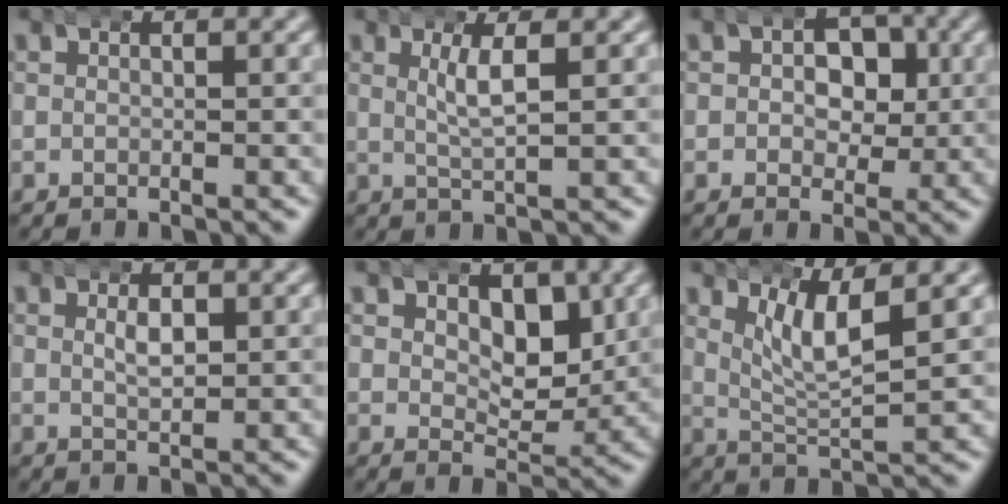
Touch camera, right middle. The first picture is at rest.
{"total": 2.4, "force": [0.9, -0.1, 2.2], "torque": [-0.046, -0.001, 0.020]}
{"total": 3.2, "force": [0.3, 2.5, 1.9], "torque": [-0.017, -0.007, 0.002]}
{"total": 2.3, "force": [0.6, 1.0, 1.9], "torque": [-0.024, 0.000, 0.012]}
{"total": 3.8, "force": [1.8, 2.3, 2.4], "torque": [-0.026, -0.023, 0.036]}
{"total": 4.5, "force": [2.3, 1.0, 3.7], "torque": [-0.065, -0.008, 0.045]}